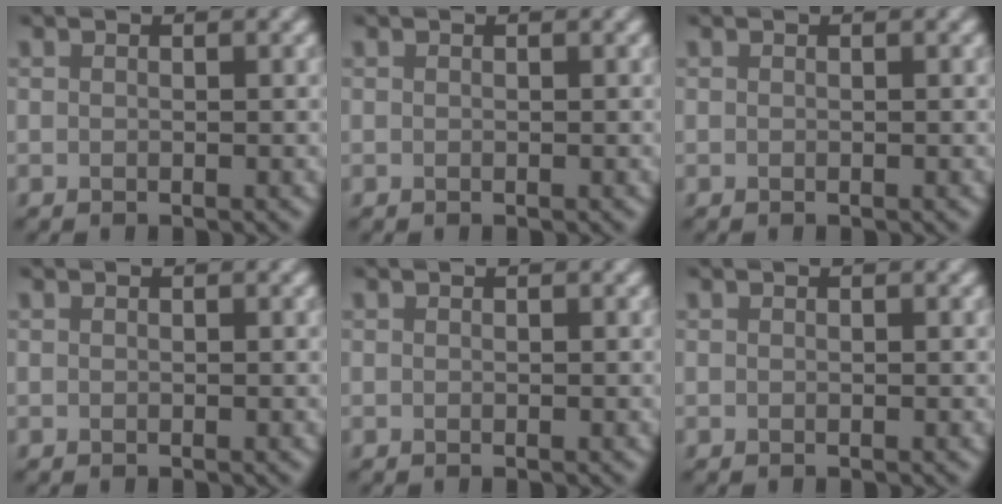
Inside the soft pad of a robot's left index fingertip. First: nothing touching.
{"total": 0.0}
{"total": 0.0}
{"total": 0.0}
{"total": 0.0}
{"total": 0.0}